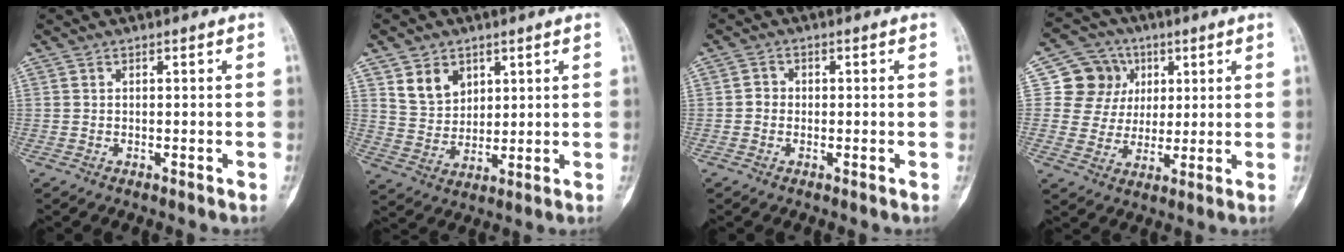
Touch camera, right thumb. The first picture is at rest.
{"total": 7.6, "force": [3.9, 5.6, 3.3], "torque": [-0.033, -0.027, 0.081]}
{"total": 1.8, "force": [-0.2, 1.6, 0.7], "torque": [0.003, 0.006, -0.010]}
{"total": 10.1, "force": [3.0, 9.4, 2.1], "torque": [0.011, 0.001, 0.051]}